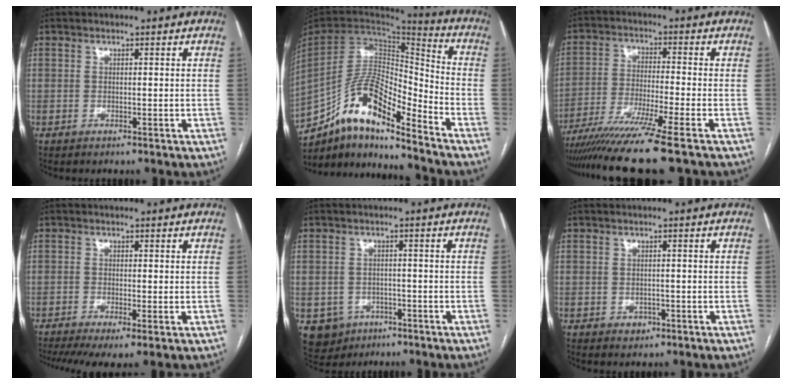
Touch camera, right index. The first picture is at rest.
{"total": 15.6, "force": [-11.7, 3.3, 9.7], "torque": [-0.181, 0.028, -0.212]}
{"total": 12.5, "force": [-9.7, -2.2, 7.6], "torque": [-0.123, -0.034, -0.159]}
{"total": 6.7, "force": [-3.8, 1.8, 5.2], "torque": [-0.090, -0.013, -0.065]}
{"total": 6.1, "force": [-2.6, 5.4, 1.1], "torque": [-0.021, 0.007, -0.031]}
{"total": 1.8, "force": [-0.6, 1.5, 0.6], "torque": [-0.005, 0.003, -0.003]}